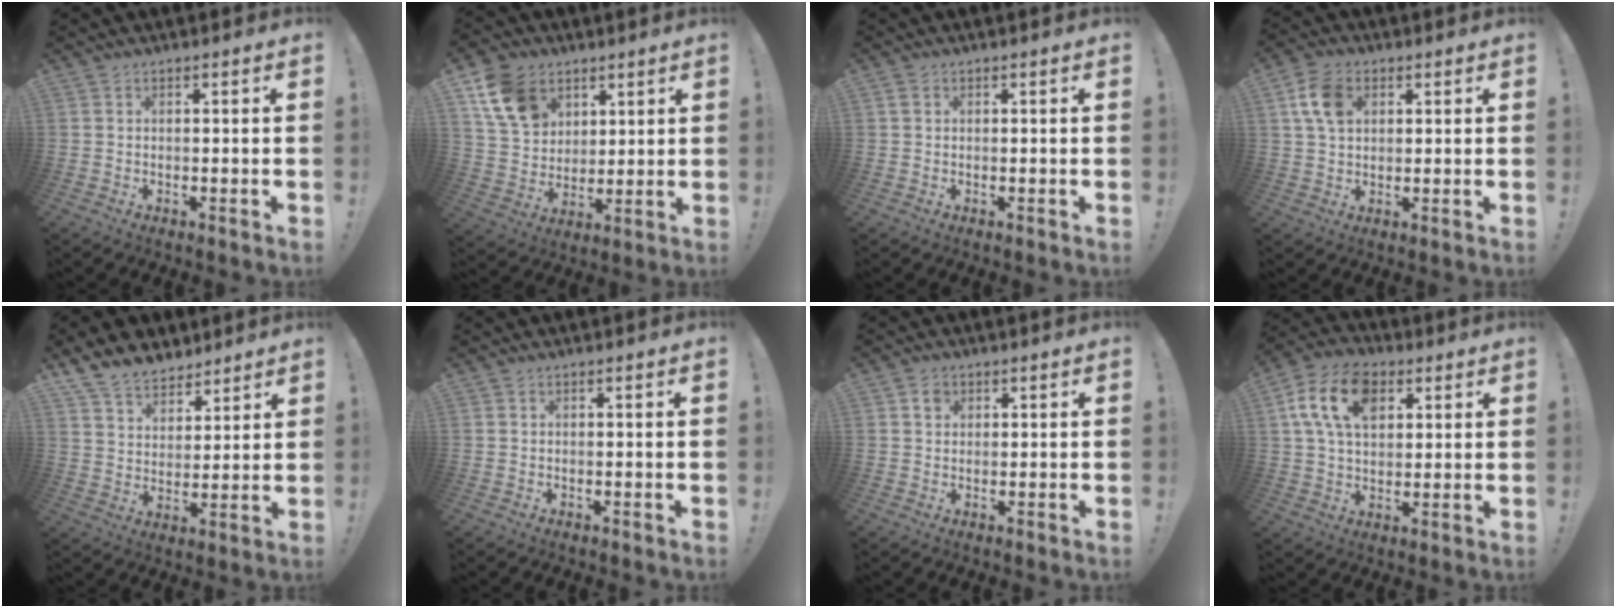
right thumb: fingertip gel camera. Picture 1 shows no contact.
{"total": 14.3, "force": [7.2, 10.5, 6.4], "torque": [-0.105, -0.029, 0.147]}
{"total": 1.1, "force": [0.5, 0.8, 0.5], "torque": [-0.009, 0.003, 0.009]}
{"total": 8.9, "force": [2.7, 6.2, 5.7], "torque": [-0.098, 0.008, 0.056]}
{"total": 10.3, "force": [8.2, 5.8, 2.1], "torque": [-0.052, -0.058, 0.165]}
{"total": 0.0}
{"total": 2.5, "force": [1.3, 2.1, 0.7], "torque": [0.006, -0.006, 0.019]}
{"total": 15.8, "force": [6.2, 10.5, 10.1], "torque": [-0.171, -0.008, 0.117]}